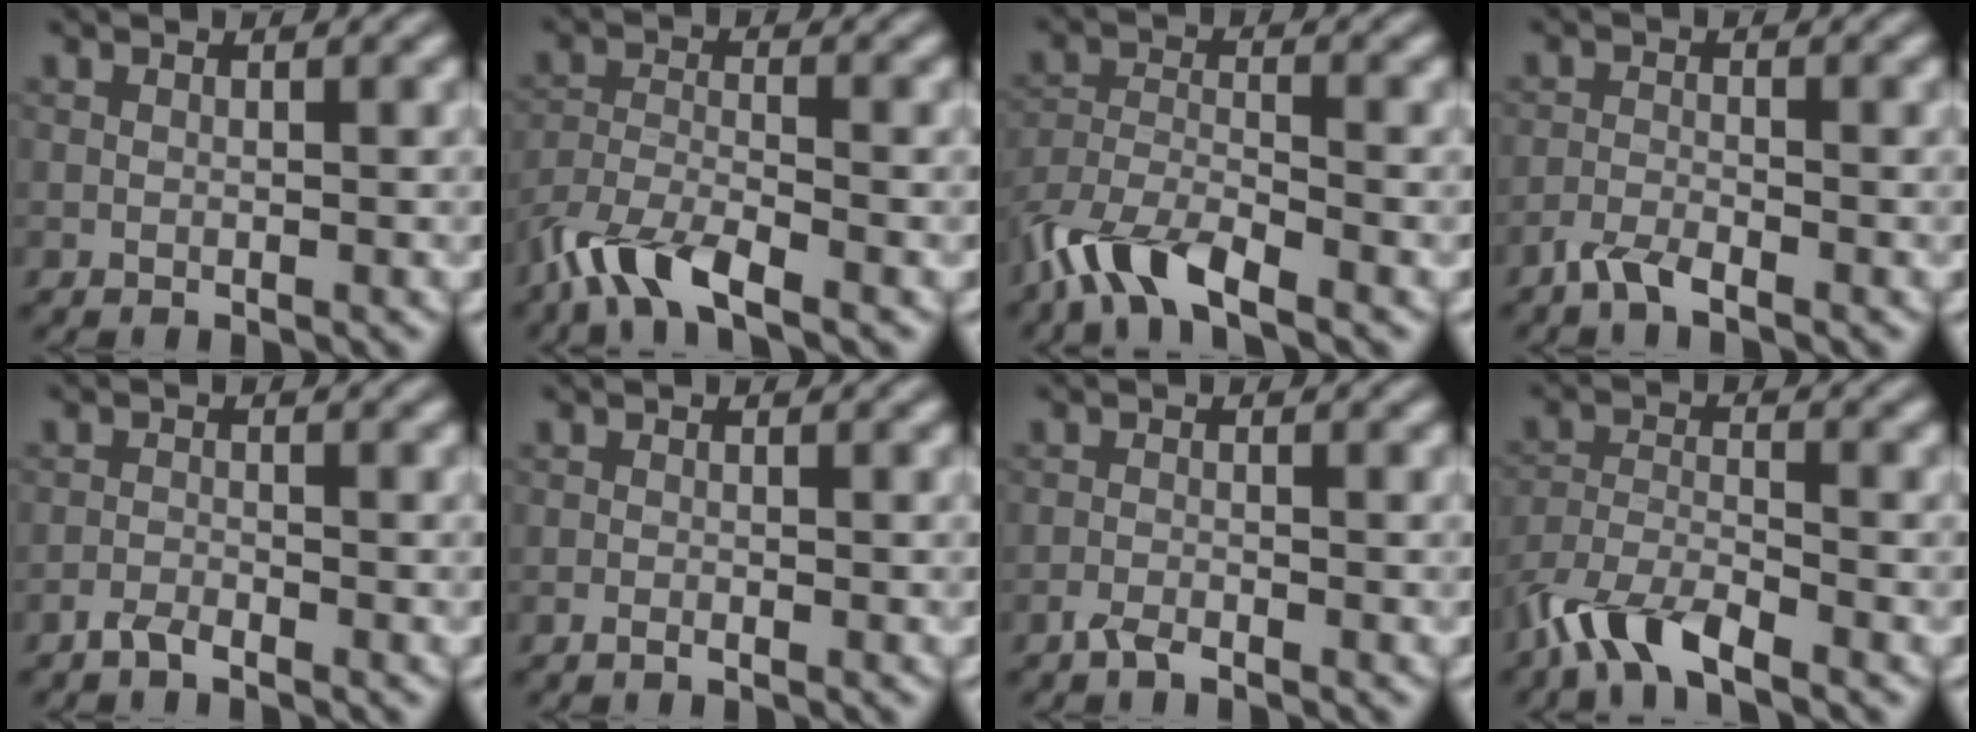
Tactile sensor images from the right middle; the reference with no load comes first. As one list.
[{"total": 5.6, "force": [-4.3, 1.4, 3.3], "torque": [-0.066, -0.006, -0.091]}, {"total": 6.3, "force": [-4.8, 1.7, 3.6], "torque": [-0.069, -0.004, -0.100]}, {"total": 2.2, "force": [-1.7, 0.4, 1.2], "torque": [-0.028, -0.001, -0.041]}, {"total": 1.2, "force": [-1.1, 0.2, 0.6], "torque": [-0.012, 0.003, -0.024]}, {"total": 0.5, "force": [-0.4, 0.1, 0.4], "torque": [-0.005, 0.000, -0.008]}, {"total": 1.3, "force": [-1.0, 0.2, 0.7], "torque": [-0.015, 0.002, -0.023]}, {"total": 5.6, "force": [-4.4, 1.3, 3.2], "torque": [-0.063, -0.006, -0.092]}]